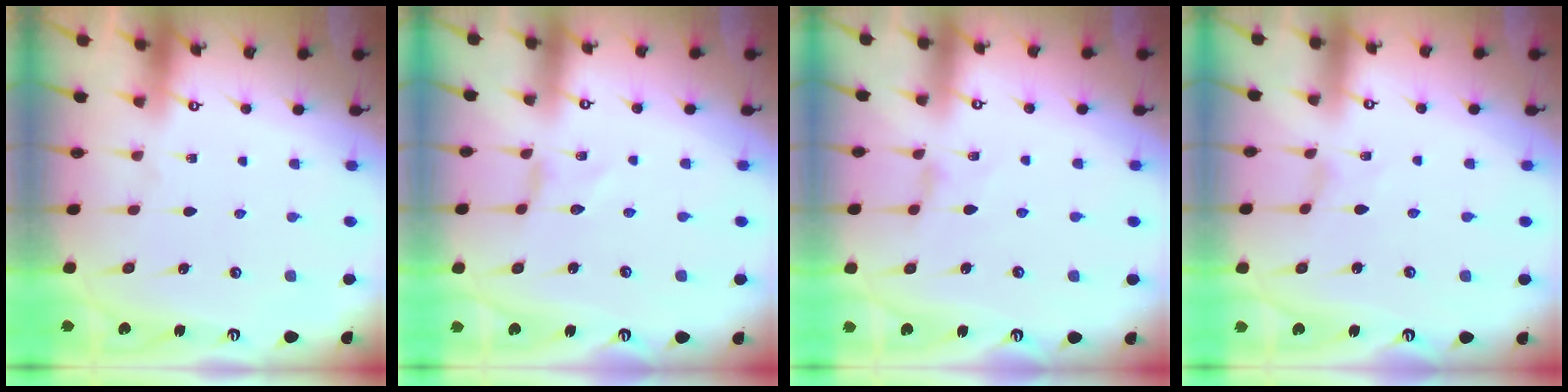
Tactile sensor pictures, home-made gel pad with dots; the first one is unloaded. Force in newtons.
{"total": 0.0}
{"total": 0.7, "press": 0.6, "slide": 0.3}
{"total": 0.0}